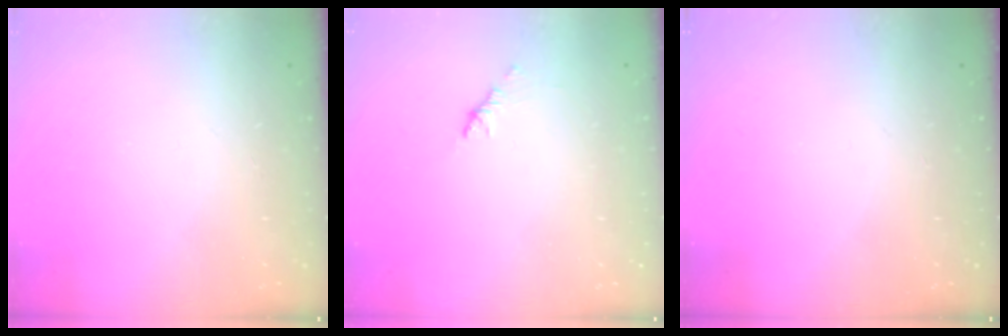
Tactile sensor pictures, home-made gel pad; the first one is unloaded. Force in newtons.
{"total": 1.1, "press": 1.0, "slide": 0.5}
{"total": 0.0}